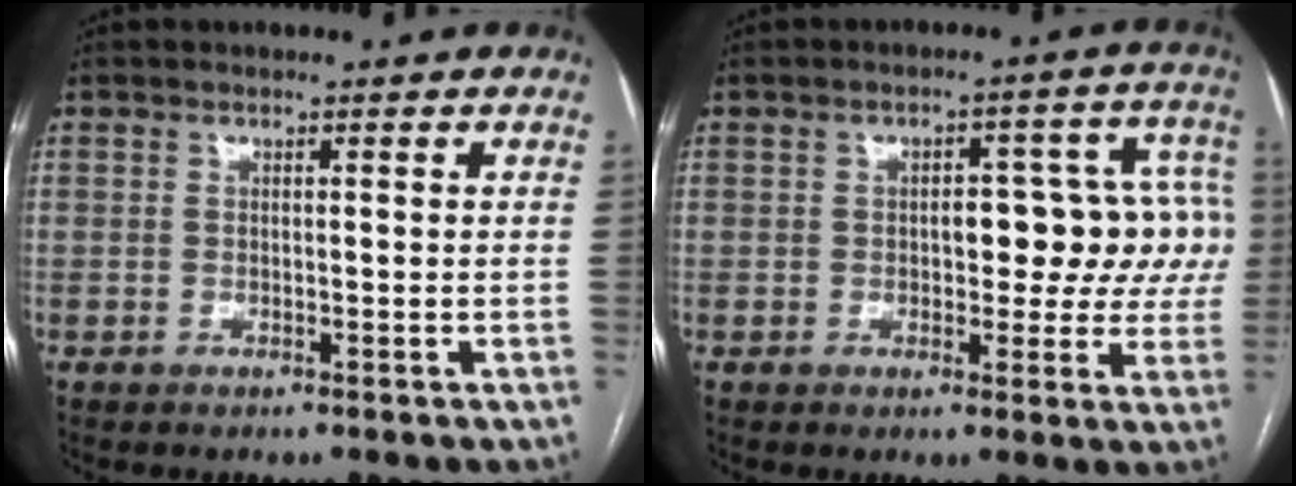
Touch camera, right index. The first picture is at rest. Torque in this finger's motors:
{"motor_torque": [1.14, 0.14, 0.44, 0.06]}